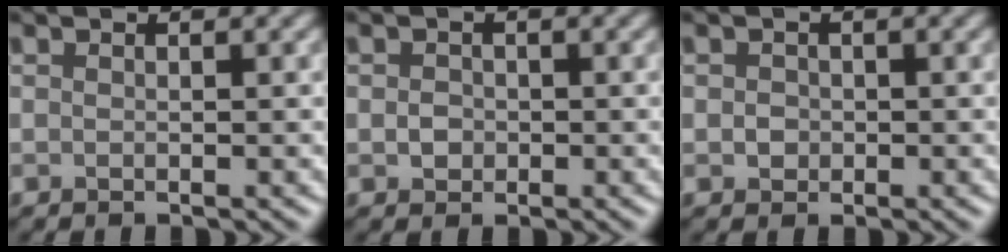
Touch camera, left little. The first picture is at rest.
{"total": 1.2, "force": [-0.1, 1.1, 0.5], "torque": [-0.007, -0.002, -0.004]}
{"total": 1.1, "force": [0.0, 1.0, 0.4], "torque": [-0.004, -0.002, -0.003]}